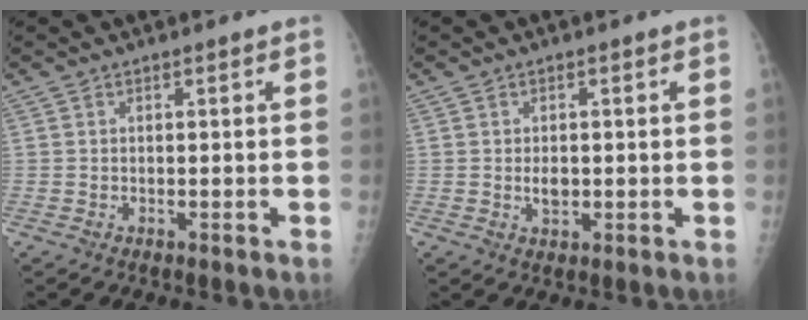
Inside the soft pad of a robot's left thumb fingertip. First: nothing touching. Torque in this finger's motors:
{"motor_torque": [0.30, 0.02, 0.08, 0.10, 0.00]}